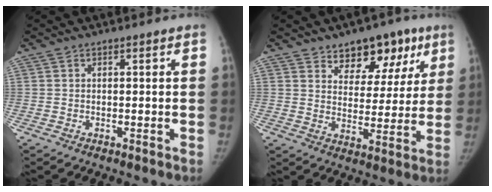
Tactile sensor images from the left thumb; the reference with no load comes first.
{"total": 12.1, "force": [7.6, 7.5, 5.7], "torque": [-0.018, -0.031, 0.108]}